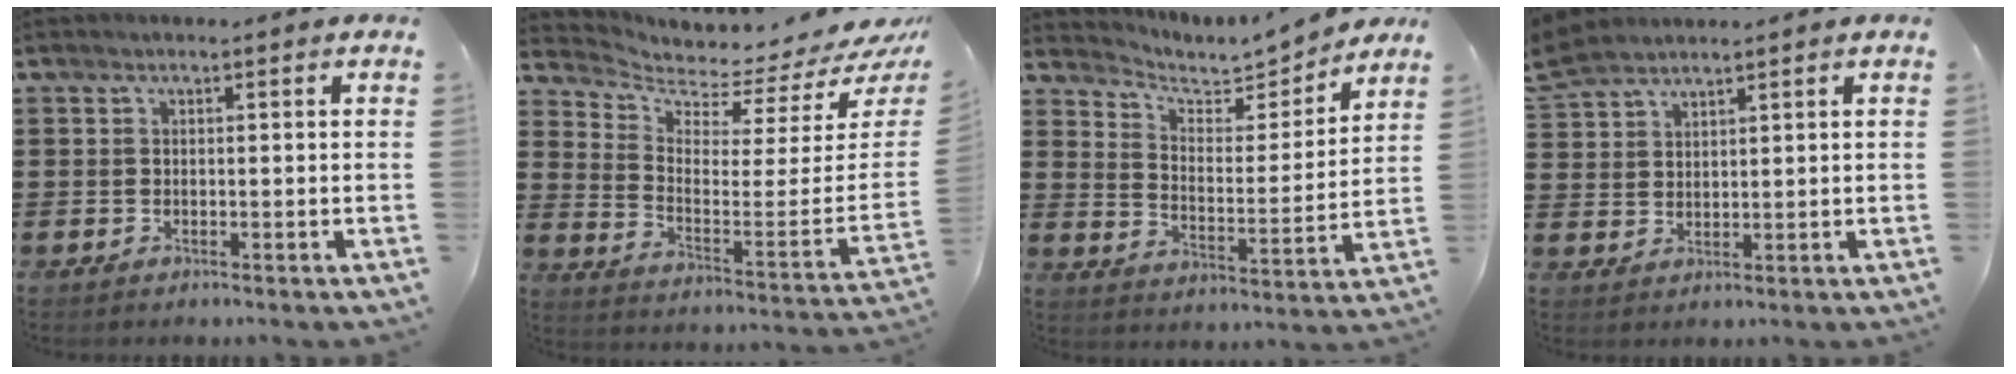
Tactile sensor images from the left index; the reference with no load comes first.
{"total": 2.4, "force": [2.1, 0.6, 1.0], "torque": [-0.040, -0.044, 0.029]}
{"total": 4.9, "force": [4.6, 1.5, 0.6], "torque": [-0.034, -0.037, 0.074]}
{"total": 4.1, "force": [3.6, 1.3, 1.2], "torque": [-0.039, 0.000, 0.069]}